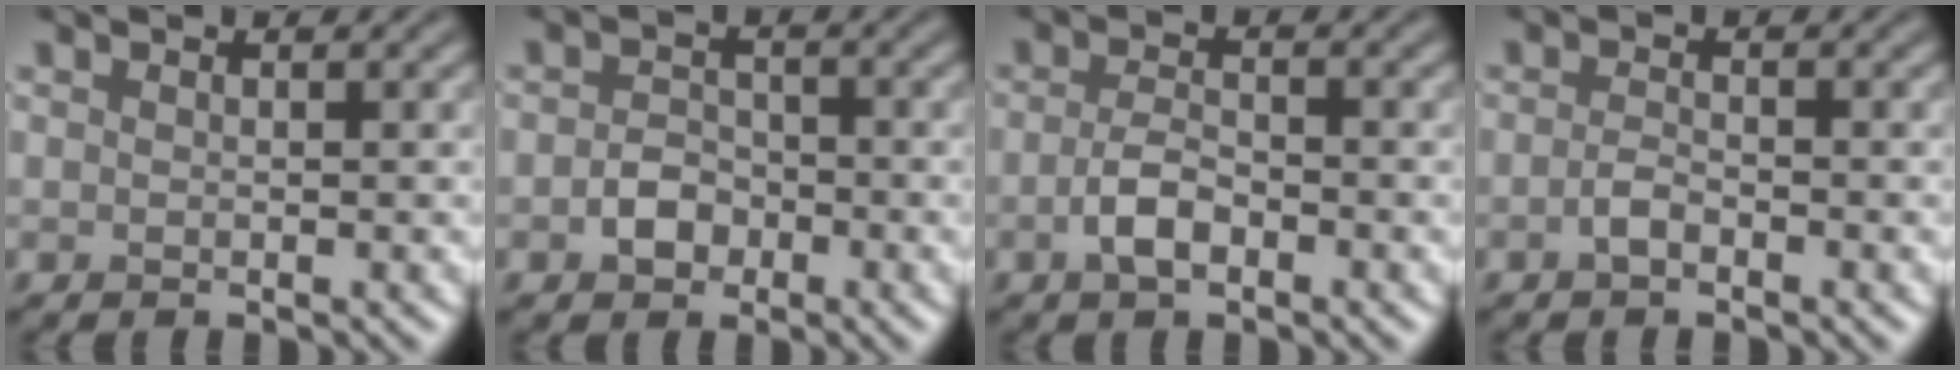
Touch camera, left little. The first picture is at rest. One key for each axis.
{"total": 2.3, "fx": -1.0, "fy": 1.8, "fz": 1.1, "tx": -0.017, "ty": 0.002, "tz": -0.022}
{"total": 2.7, "fx": -1.1, "fy": 1.3, "fz": 2.2, "tx": -0.044, "ty": 0.001, "tz": -0.026}
{"total": 1.3, "fx": -0.7, "fy": 0.5, "fz": 1.0, "tx": -0.023, "ty": 0.002, "tz": -0.017}